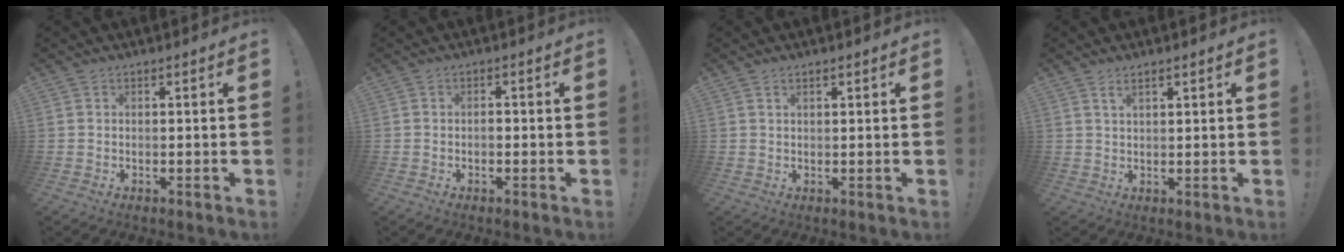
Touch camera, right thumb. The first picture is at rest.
{"total": 1.2, "force": [-0.8, 0.6, 0.7], "torque": [-0.012, 0.000, -0.015]}
{"total": 1.3, "force": [0.8, 0.5, 0.9], "torque": [-0.012, -0.002, 0.014]}
{"total": 2.7, "force": [1.6, 0.8, 2.0], "torque": [-0.029, -0.007, 0.026]}